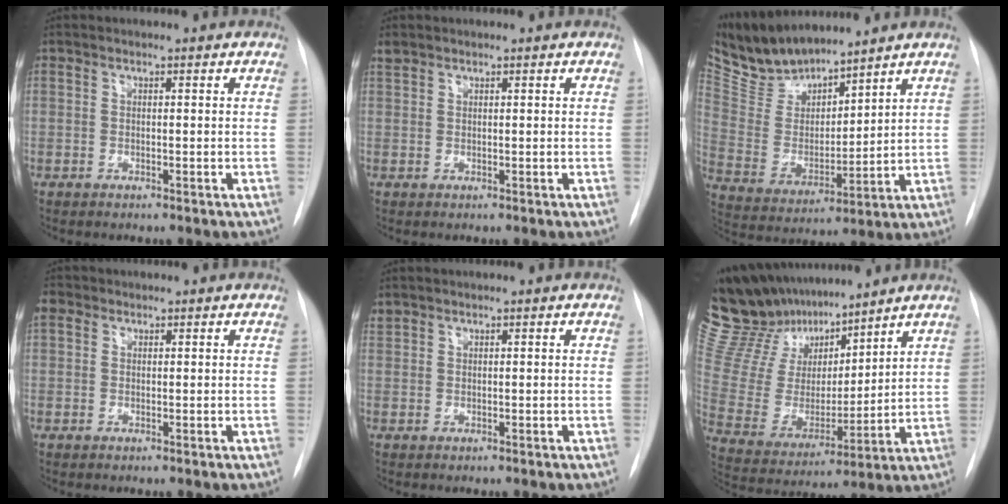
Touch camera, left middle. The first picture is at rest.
{"total": 1.1, "force": [0.9, 0.5, 0.1], "torque": [-0.006, 0.011, 0.020]}
{"total": 11.0, "force": [10.4, 2.6, 2.5], "torque": [-0.062, 0.004, 0.217]}
{"total": 2.0, "force": [1.0, 1.6, 0.6], "torque": [-0.012, 0.015, 0.017]}
{"total": 0.9, "force": [0.8, 0.4, -0.1], "torque": [-0.001, 0.011, 0.019]}
{"total": 20.8, "force": [18.2, 6.7, 7.7], "torque": [-0.154, 0.027, 0.346]}